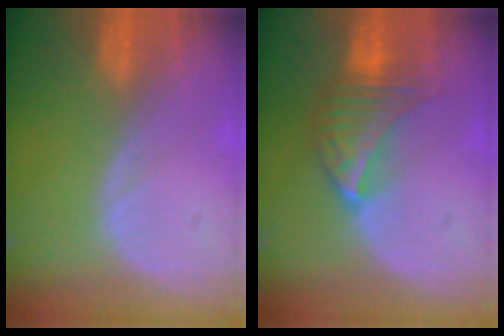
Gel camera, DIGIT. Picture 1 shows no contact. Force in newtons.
{"total": 7.1, "press": 6.5, "slide": 3.0}